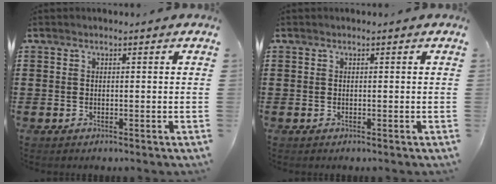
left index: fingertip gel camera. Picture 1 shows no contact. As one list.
[{"total": 0.0}]